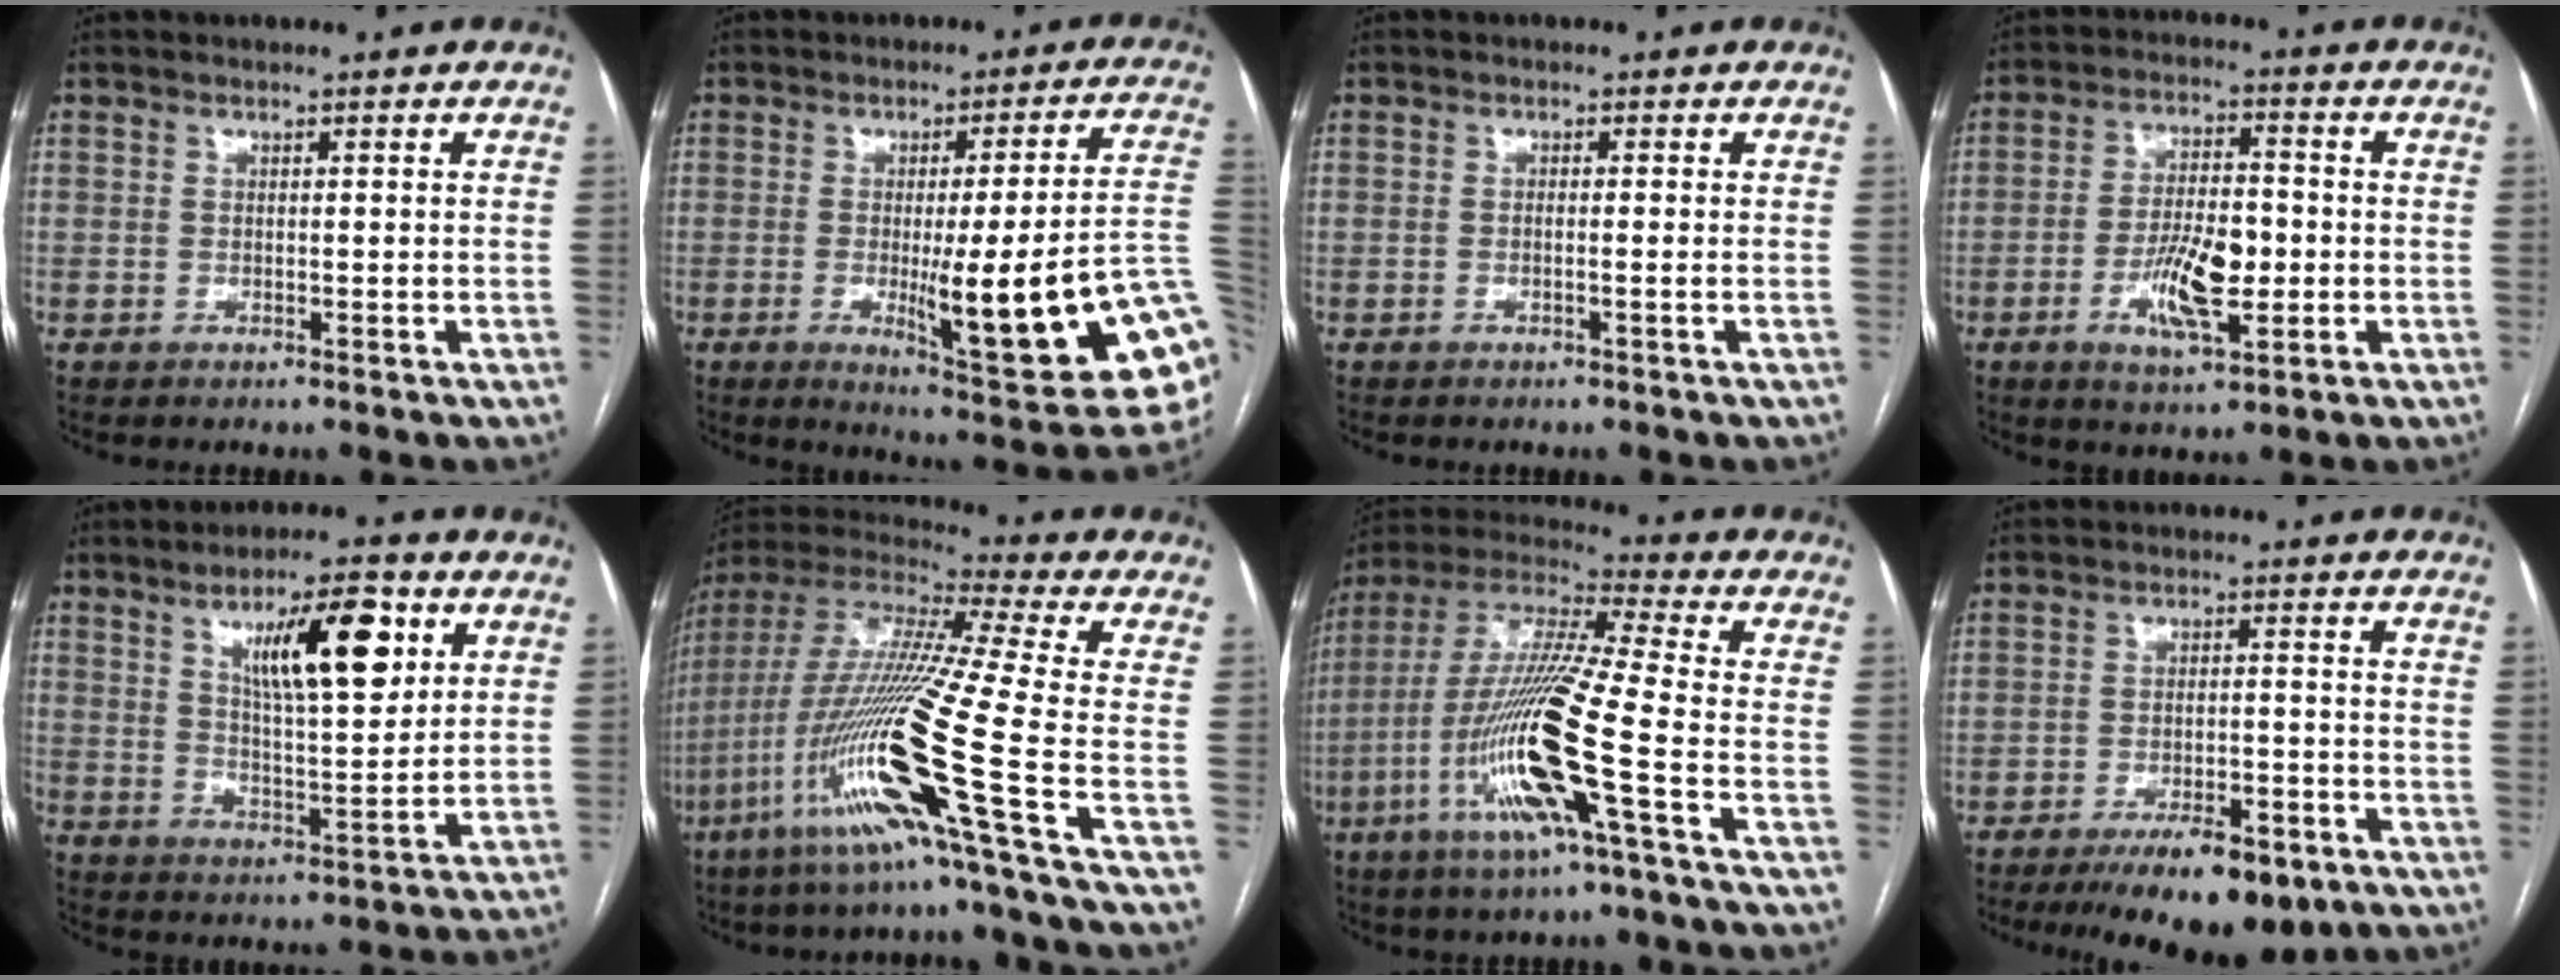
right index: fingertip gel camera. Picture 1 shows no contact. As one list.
[{"total": 22.5, "force": [-4.4, 2.1, 22.0], "torque": [-0.205, -0.007, -0.046]}, {"total": 0.8, "force": [-0.3, -0.2, 0.7], "torque": [-0.011, 0.004, -0.006]}, {"total": 9.5, "force": [-2.3, 3.2, 8.6], "torque": [-0.161, 0.004, -0.035]}, {"total": 12.2, "force": [5.2, 2.8, 10.7], "torque": [-0.175, 0.004, 0.087]}, {"total": 23.5, "force": [-8.9, -1.5, 21.7], "torque": [-0.446, -0.036, -0.177]}, {"total": 17.8, "force": [-6.1, -0.3, 16.8], "torque": [-0.345, -0.013, -0.124]}, {"total": 12.0, "force": [-8.2, 3.5, 8.0], "torque": [-0.117, -0.010, -0.126]}]